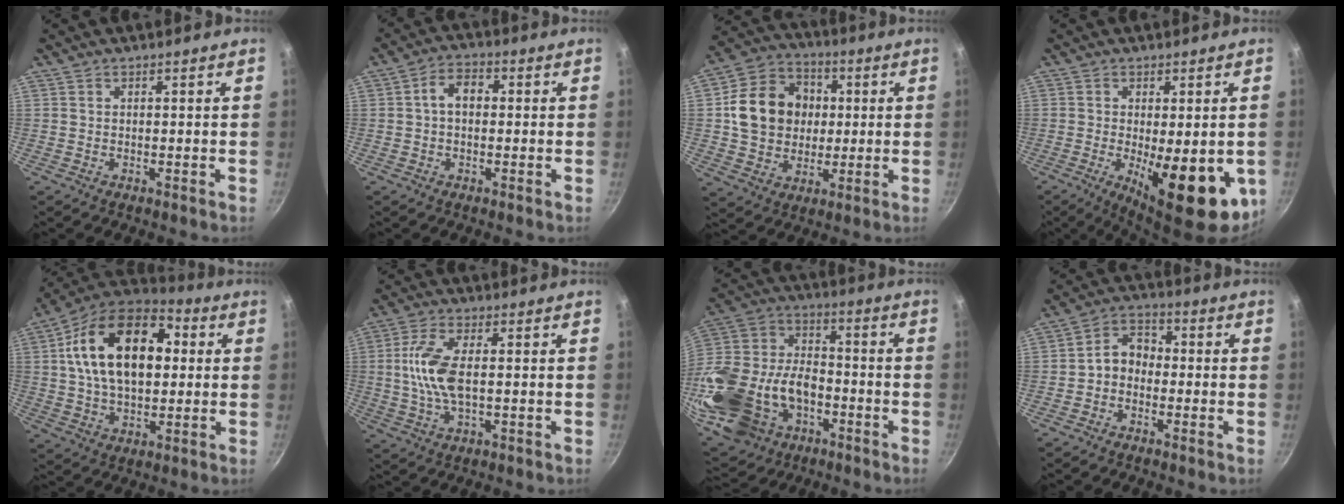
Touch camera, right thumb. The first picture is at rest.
{"total": 5.1, "force": [0.3, 3.4, 3.8], "torque": [-0.059, 0.019, -0.002]}
{"total": 15.6, "force": [1.2, 13.1, 8.3], "torque": [-0.122, 0.020, 0.022]}
{"total": 17.3, "force": [-4.9, 6.7, 15.2], "torque": [-0.174, -0.023, -0.049]}
{"total": 22.0, "force": [3.8, 13.2, 17.2], "torque": [-0.272, 0.019, 0.055]}
{"total": 9.5, "force": [0.5, 4.1, 8.5], "torque": [-0.194, 0.000, 0.009]}
{"total": 31.2, "force": [-10.2, 21.6, 20.1], "torque": [-0.519, 0.029, -0.175]}
{"total": 6.3, "force": [-1.2, 4.9, 3.8], "torque": [-0.044, 0.029, -0.039]}